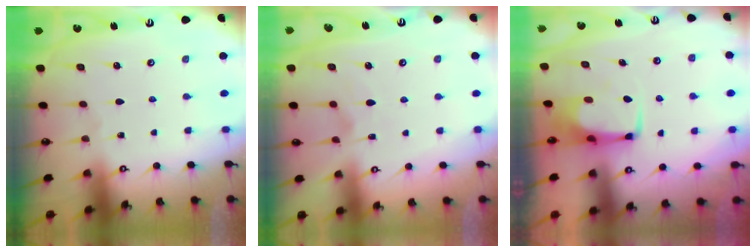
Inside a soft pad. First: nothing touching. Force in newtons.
{"total": 2.0, "press": 1.6, "slide": 1.2}
{"total": 1.0, "press": 0.8, "slide": 0.7}